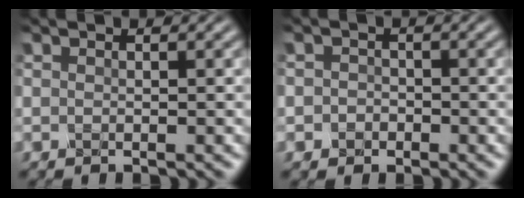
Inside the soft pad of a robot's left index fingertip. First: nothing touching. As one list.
[{"total": 1.3, "force": [-0.4, 1.2, 0.3], "torque": [0.012, 0.000, -0.014]}]